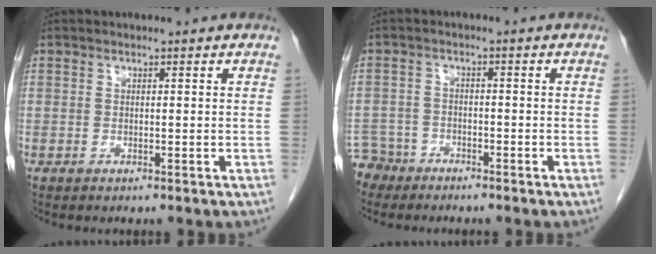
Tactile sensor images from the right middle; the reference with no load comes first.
{"total": 4.8, "force": [-4.2, 2.3, -0.7], "torque": [0.015, -0.001, -0.083]}